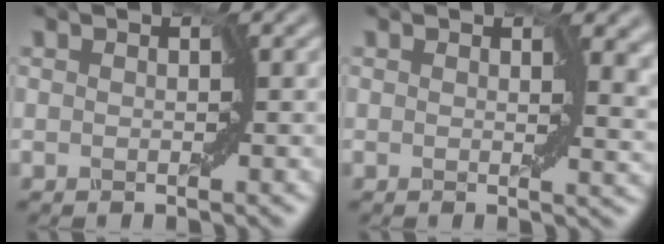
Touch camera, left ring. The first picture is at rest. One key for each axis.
{"total": 4.4, "fx": 1.1, "fy": 2.8, "fz": 3.2, "tx": -0.027, "ty": -0.001, "tz": 0.010}